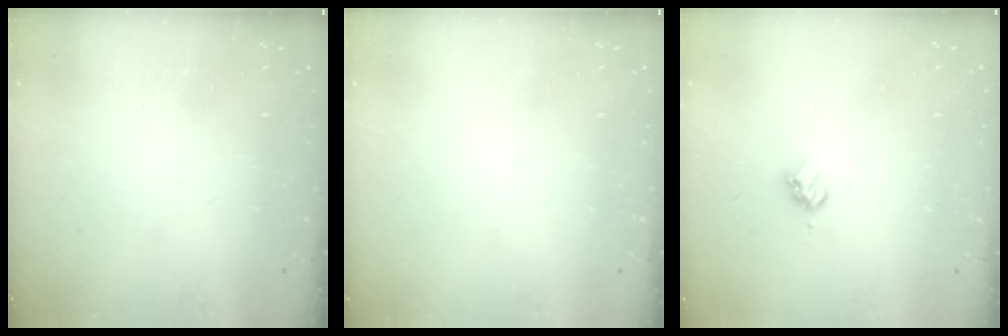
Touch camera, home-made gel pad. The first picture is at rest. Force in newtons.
{"total": 0.0}
{"total": 3.6, "press": 3.6, "slide": 0.4}